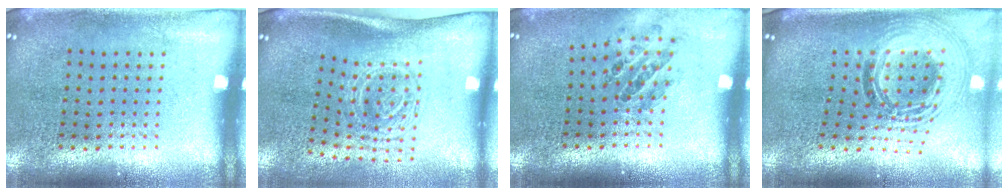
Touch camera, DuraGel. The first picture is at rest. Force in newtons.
{"total": 1.7, "press": 1.2, "slide": 1.2}
{"total": 0.8, "press": 0.8, "slide": 0.0}
{"total": 1.9, "press": 1.6, "slide": 1.0}